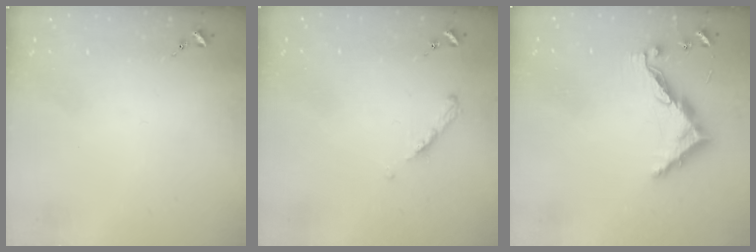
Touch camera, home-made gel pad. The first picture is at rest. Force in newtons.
{"total": 4.9, "press": 4.9, "slide": 0.6}
{"total": 9.7, "press": 9.7, "slide": 0.3}